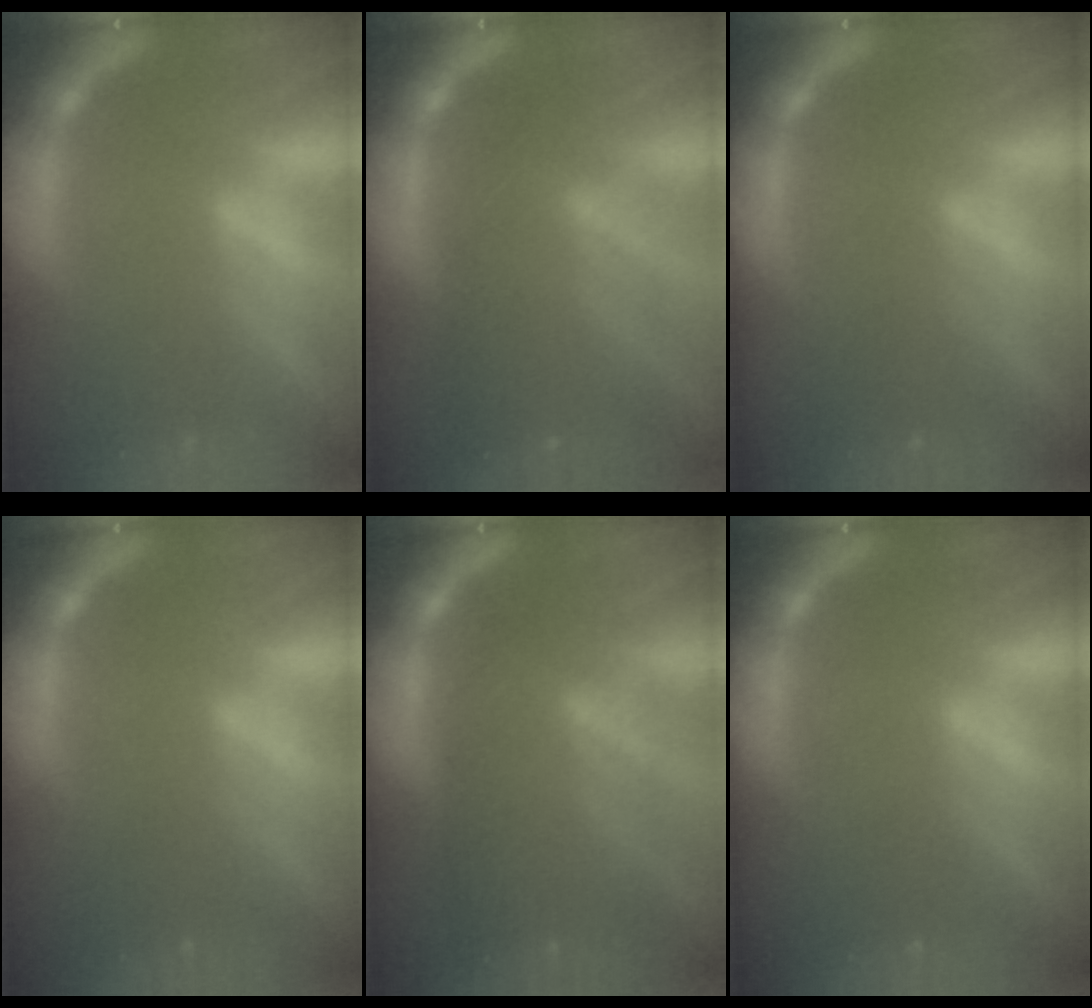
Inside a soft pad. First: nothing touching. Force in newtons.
{"total": 8.0}
{"total": 2.0}
{"total": 1.5}
{"total": 8.6}
{"total": 1.0}